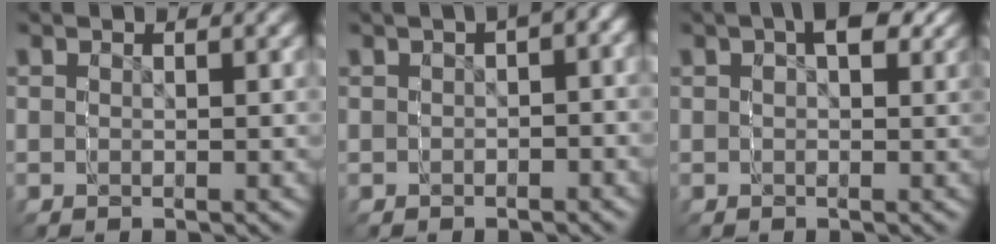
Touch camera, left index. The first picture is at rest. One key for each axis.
{"total": 1.1, "fx": 0.1, "fy": 0.8, "fz": 0.8, "tx": -0.025, "ty": 0.004, "tz": 0.002}
{"total": 2.2, "fx": 1.0, "fy": 1.5, "fz": 1.3, "tx": -0.013, "ty": 0.000, "tz": 0.011}